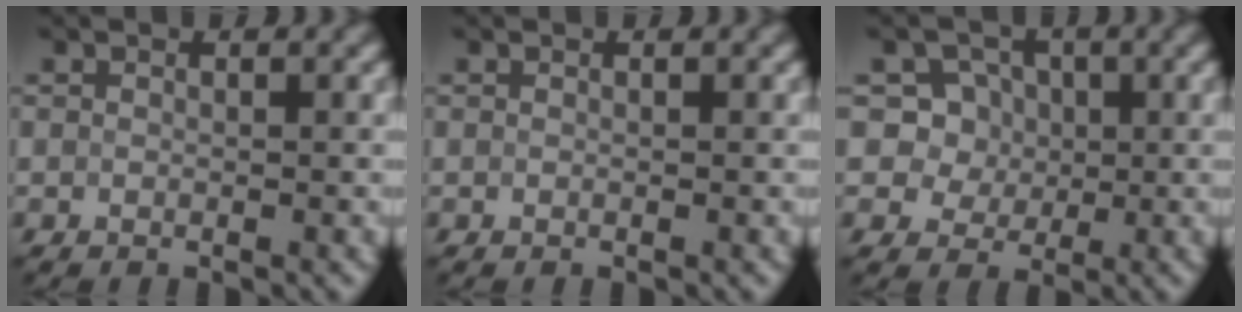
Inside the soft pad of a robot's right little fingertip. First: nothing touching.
{"total": 0.0}
{"total": 6.5, "force": [1.8, 5.8, 2.2], "torque": [-0.031, 0.017, 0.020]}